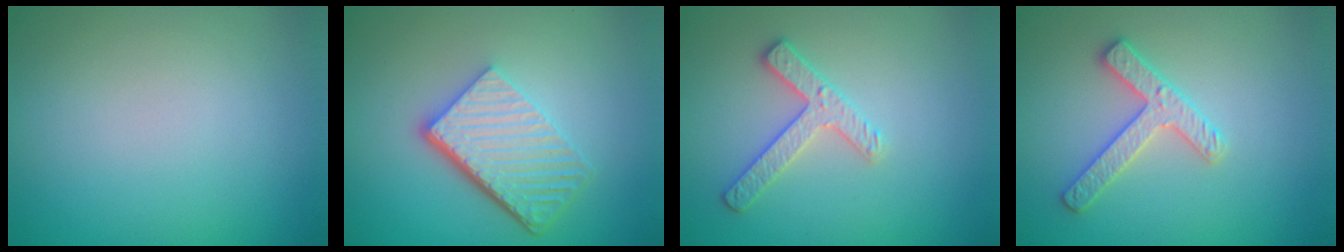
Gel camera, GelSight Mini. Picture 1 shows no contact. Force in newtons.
{"total": 6.1, "press": 4.2, "slide": 4.5}
{"total": 2.5, "press": 2.4, "slide": 0.8}
{"total": 2.7, "press": 2.7, "slide": 0.3}